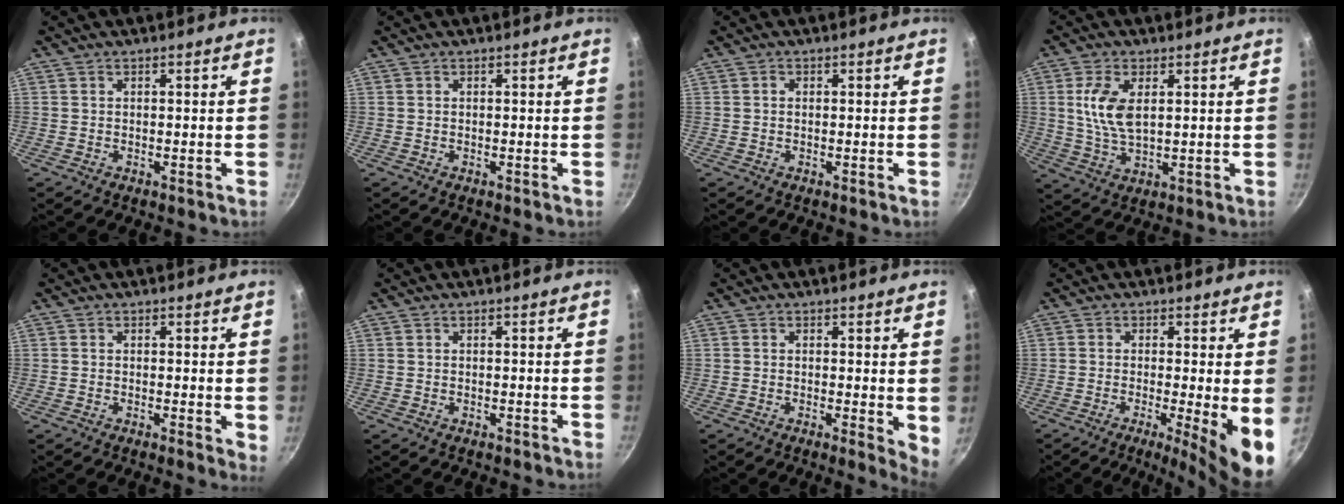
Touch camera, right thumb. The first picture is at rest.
{"total": 0.0}
{"total": 0.7, "force": [0.1, 0.6, 0.4], "torque": [-0.005, 0.005, 0.000]}
{"total": 8.5, "force": [2.0, 4.4, 7.0], "torque": [-0.137, -0.009, 0.040]}
{"total": 1.9, "force": [0.3, 0.7, 1.8], "torque": [-0.021, -0.005, 0.000]}
{"total": 0.0}
{"total": 3.7, "force": [0.3, 1.3, 3.5], "torque": [-0.042, -0.009, 0.002]}
{"total": 8.9, "force": [-1.5, 1.2, 8.7], "torque": [-0.122, -0.010, -0.023]}